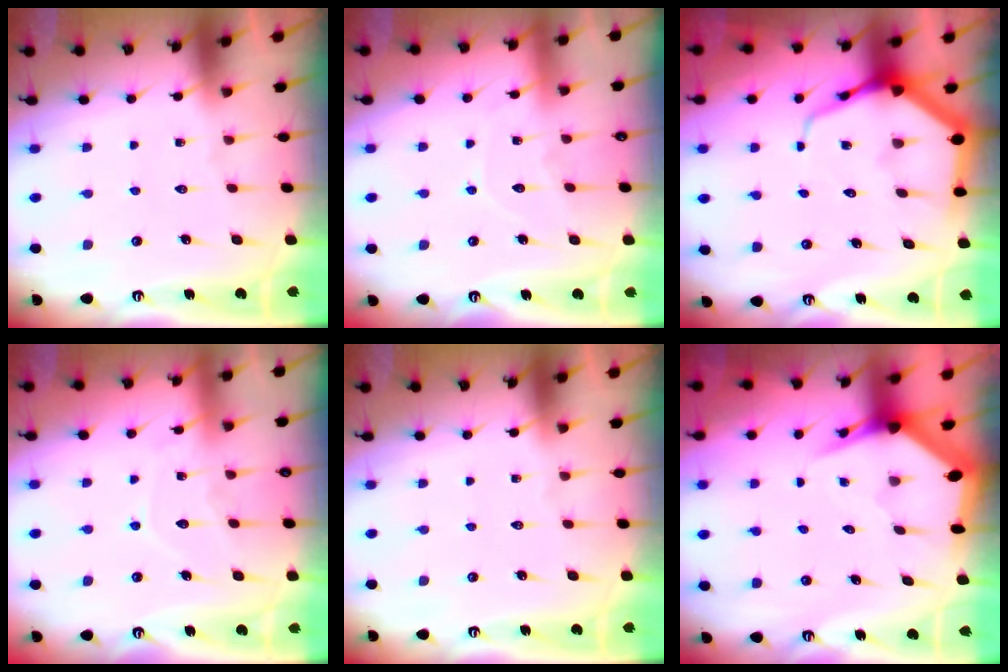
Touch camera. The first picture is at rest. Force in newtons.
{"total": 6.3, "press": 6.3, "slide": 0.6}
{"total": 7.8, "press": 7.7, "slide": 0.8}
{"total": 7.8, "press": 7.8, "slide": 0.8}
{"total": 0.0}
{"total": 4.9, "press": 4.9, "slide": 0.5}